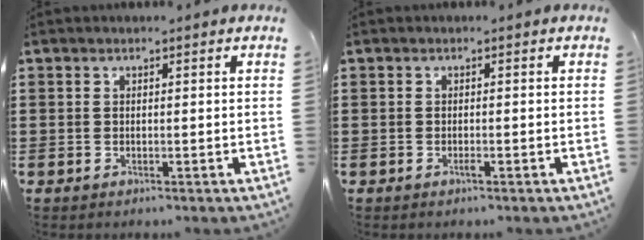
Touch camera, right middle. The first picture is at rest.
{"total": 0.7, "force": [-0.4, 0.1, 0.6], "torque": [-0.012, -0.003, -0.007]}